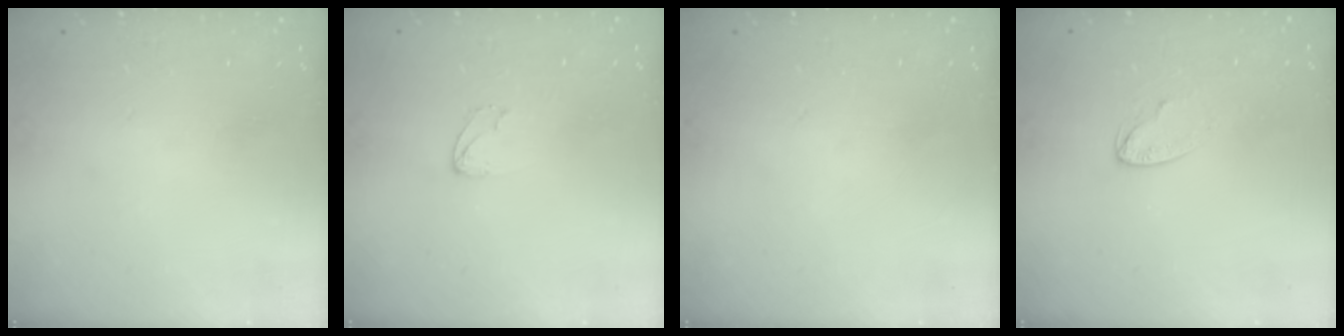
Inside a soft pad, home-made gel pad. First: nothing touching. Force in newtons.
{"total": 2.8, "press": 2.8, "slide": 0.2}
{"total": 0.0}
{"total": 4.1, "press": 4.0, "slide": 0.4}